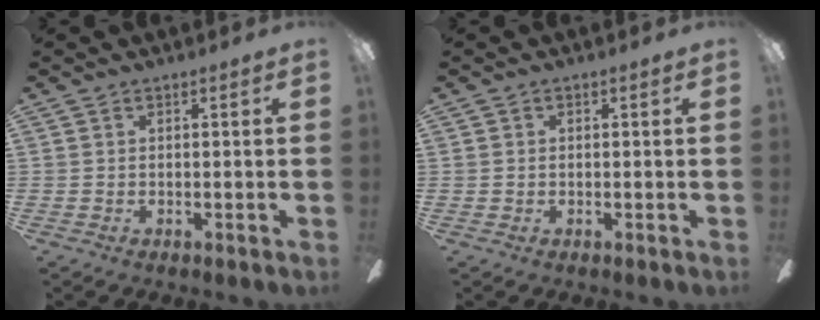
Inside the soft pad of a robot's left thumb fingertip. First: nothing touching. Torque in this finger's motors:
{"motor_torque": [0.00, 0.00, -0.23, 0.23, 0.00]}